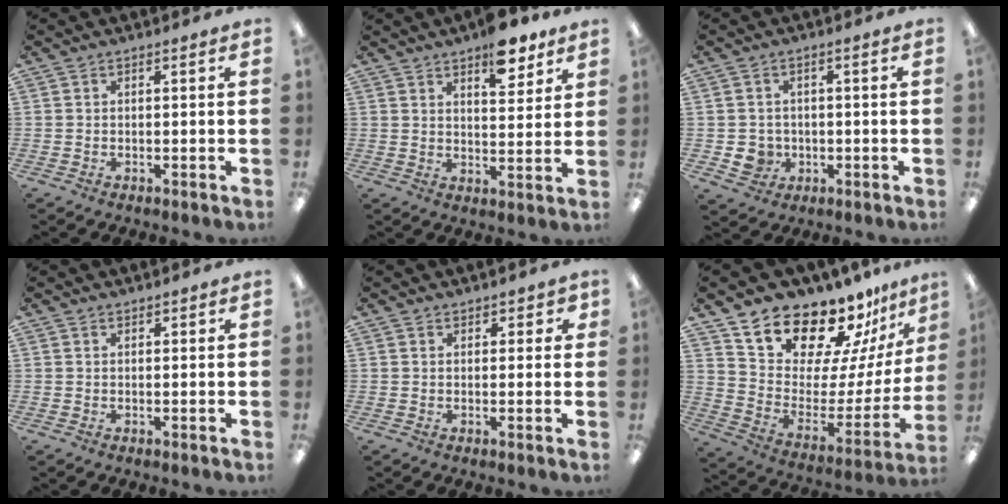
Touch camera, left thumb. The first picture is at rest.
{"total": 10.2, "force": [7.3, 4.4, 5.7], "torque": [-0.056, -0.043, 0.121]}
{"total": 4.4, "force": [-0.8, 4.2, 1.1], "torque": [-0.022, 0.005, -0.013]}
{"total": 0.7, "force": [0.6, 0.3, 0.1], "torque": [-0.001, 0.000, 0.011]}
{"total": 2.1, "force": [1.4, 1.5, 0.7], "torque": [0.002, -0.002, 0.022]}
{"total": 18.8, "force": [16.8, 6.4, 5.4], "torque": [-0.096, -0.145, 0.298]}